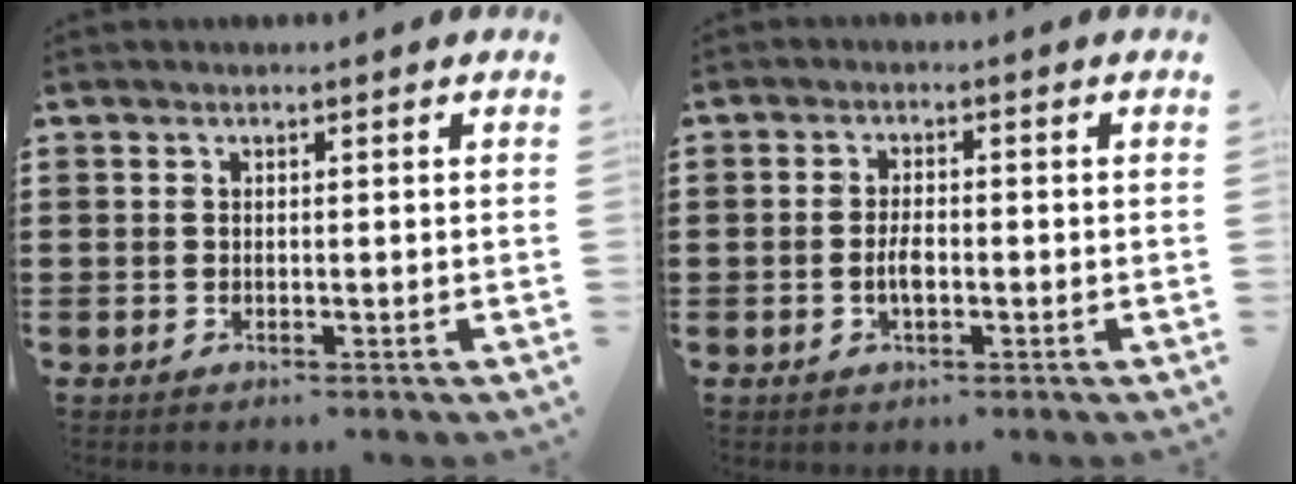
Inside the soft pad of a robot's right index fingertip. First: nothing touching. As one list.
[{"total": 2.7, "force": [-0.7, 1.1, 2.3], "torque": [-0.052, -0.004, -0.013]}]